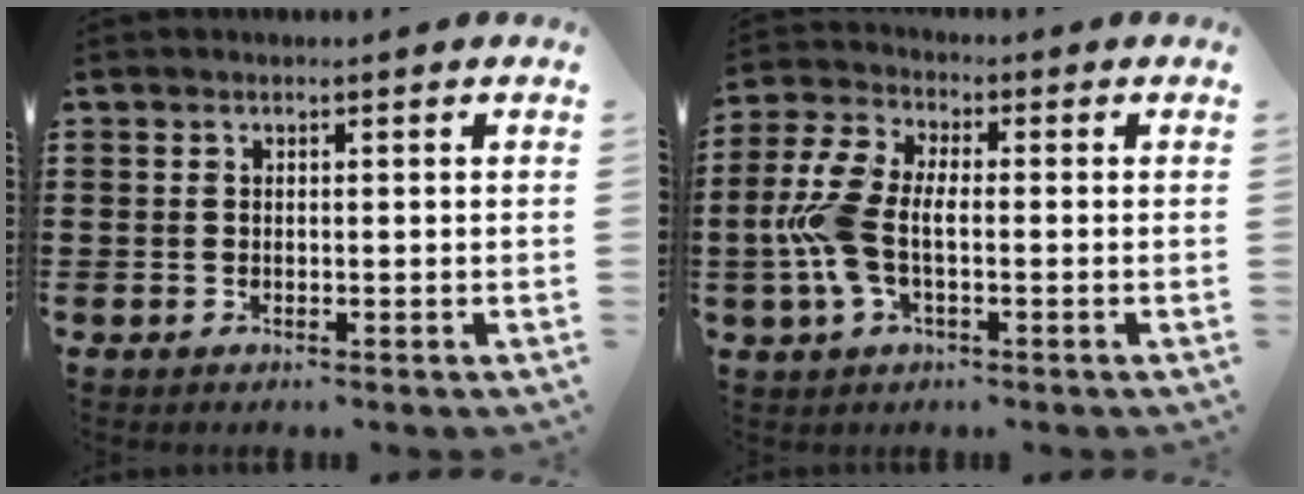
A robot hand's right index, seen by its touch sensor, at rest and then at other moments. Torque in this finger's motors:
{"motor_torque": [1.21, -0.09, 0.66, 0.21]}